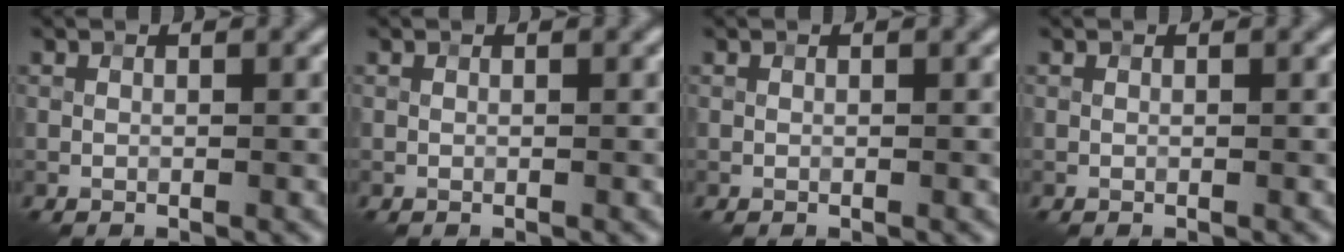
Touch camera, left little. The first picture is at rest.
{"total": 0.0}
{"total": 0.0}
{"total": 0.0}